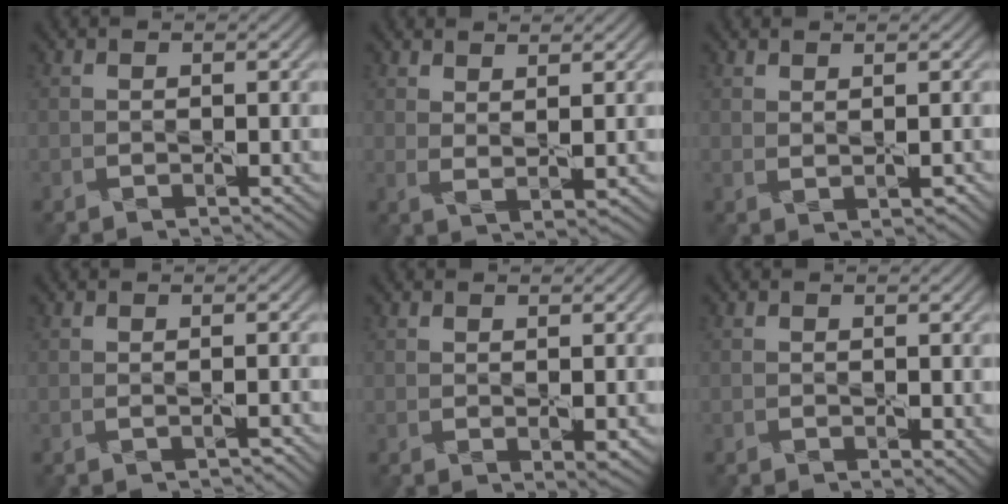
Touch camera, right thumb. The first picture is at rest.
{"total": 2.8, "force": [2.0, 0.6, 1.9], "torque": [-0.040, -0.006, 0.044]}
{"total": 1.3, "force": [0.9, 0.3, 0.9], "torque": [-0.021, -0.003, 0.021]}
{"total": 0.8, "force": [0.0, 0.1, 0.8], "torque": [-0.016, 0.004, -0.002]}
{"total": 1.4, "force": [0.5, 0.3, 1.2], "torque": [-0.025, -0.006, 0.014]}
{"total": 1.0, "force": [0.2, 0.5, 0.9], "torque": [-0.011, -0.005, 0.008]}